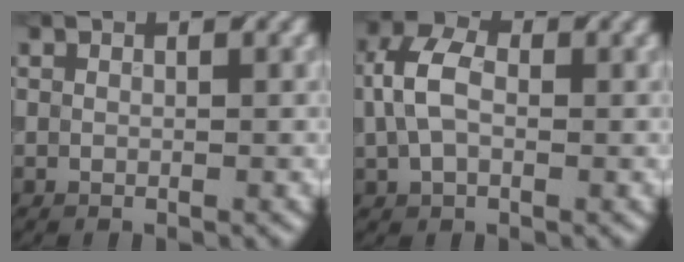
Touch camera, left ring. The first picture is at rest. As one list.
[{"total": 4.8, "force": [0.1, 3.1, 3.7], "torque": [-0.086, 0.015, 0.001]}]